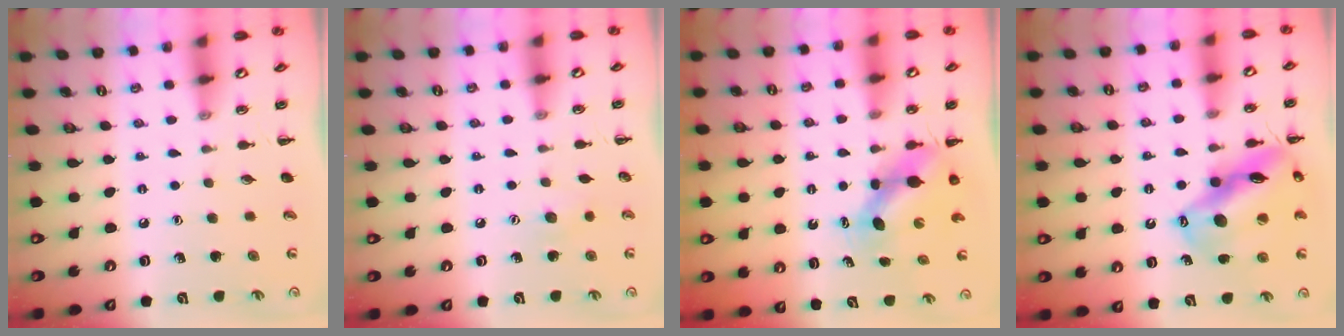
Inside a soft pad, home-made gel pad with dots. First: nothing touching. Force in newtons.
{"total": 5.7, "press": 5.6, "slide": 1.4}
{"total": 5.9, "press": 5.8, "slide": 0.8}
{"total": 17.7, "press": 17.4, "slide": 3.2}